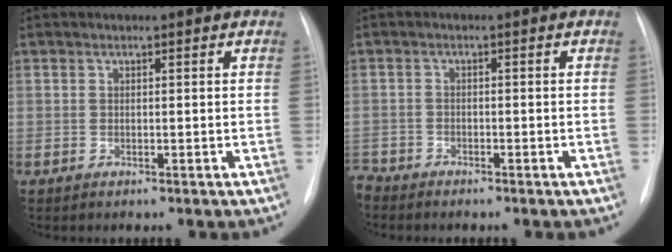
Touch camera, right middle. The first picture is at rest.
{"total": 3.3, "force": [-3.1, 1.1, 0.6], "torque": [-0.003, -0.004, -0.052]}